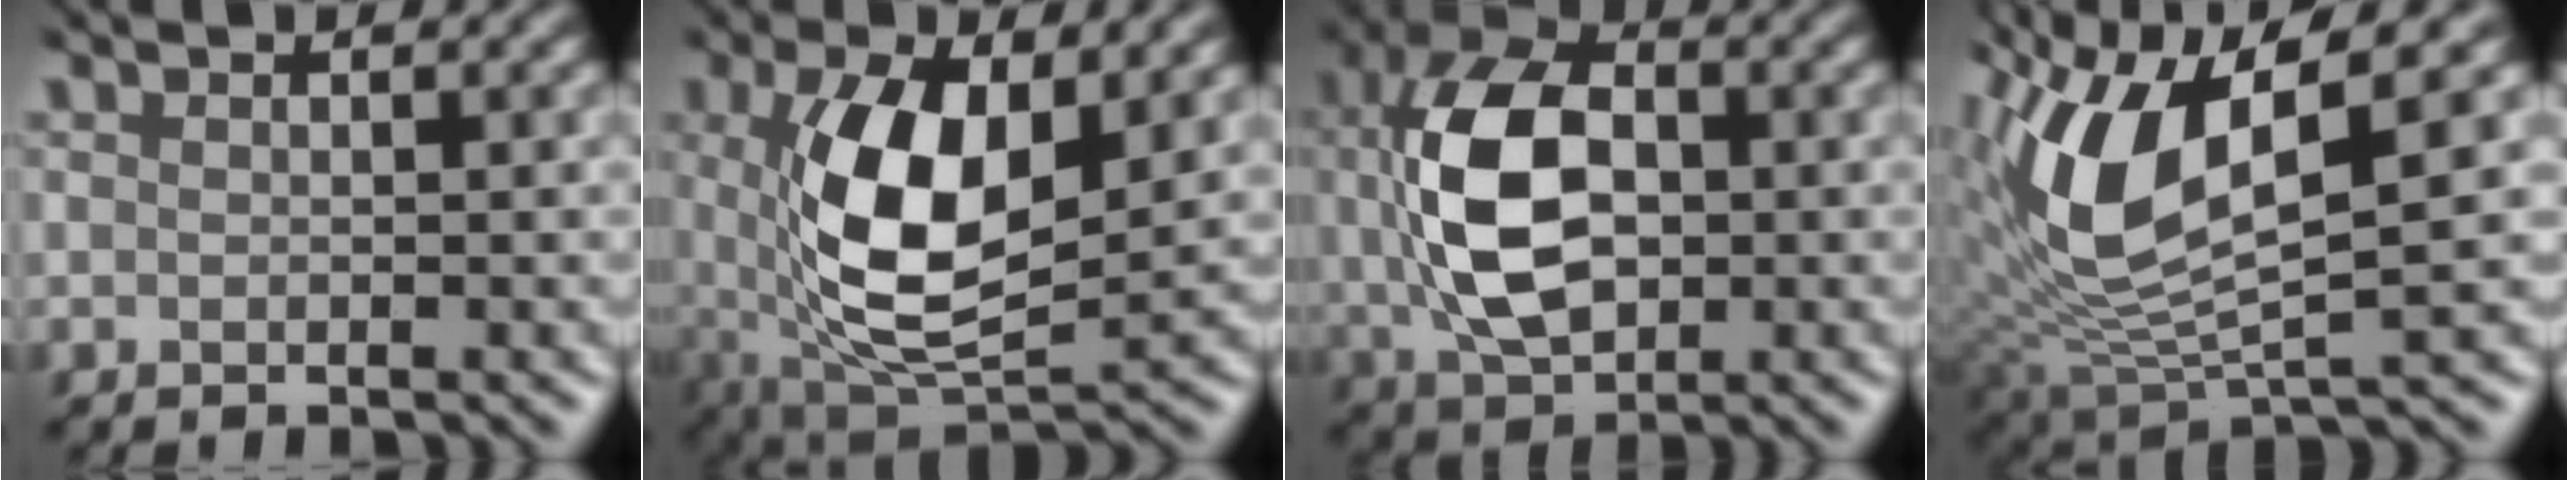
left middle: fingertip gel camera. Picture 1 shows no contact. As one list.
[{"total": 7.6, "force": [1.1, 3.1, 6.8], "torque": [-0.155, -0.003, 0.037]}, {"total": 8.4, "force": [0.3, 5.2, 6.6], "torque": [-0.166, 0.007, 0.023]}, {"total": 8.0, "force": [2.1, 2.9, 7.1], "torque": [-0.187, -0.006, 0.057]}]